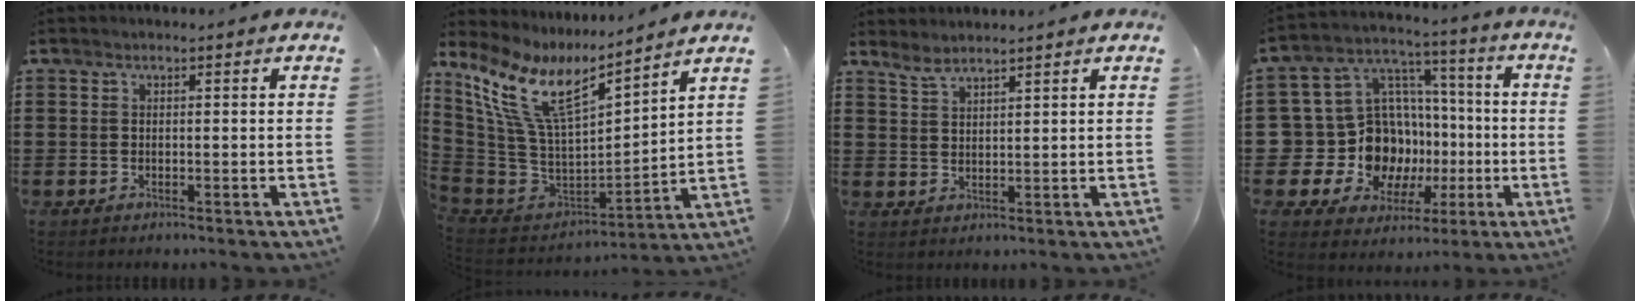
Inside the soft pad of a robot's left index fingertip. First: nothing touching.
{"total": 12.1, "force": [7.5, 3.9, 8.7], "torque": [-0.207, -0.053, 0.130]}
{"total": 2.4, "force": [2.3, 0.2, 0.4], "torque": [-0.014, -0.002, 0.046]}
{"total": 13.7, "force": [-2.3, 12.6, 4.7], "torque": [-0.130, -0.009, -0.015]}